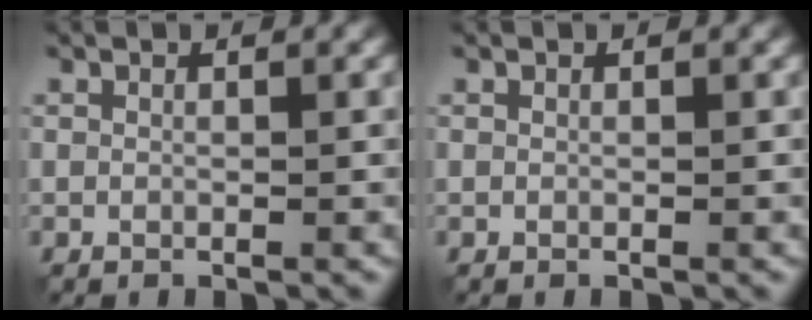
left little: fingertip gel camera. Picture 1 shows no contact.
{"total": 0.0}